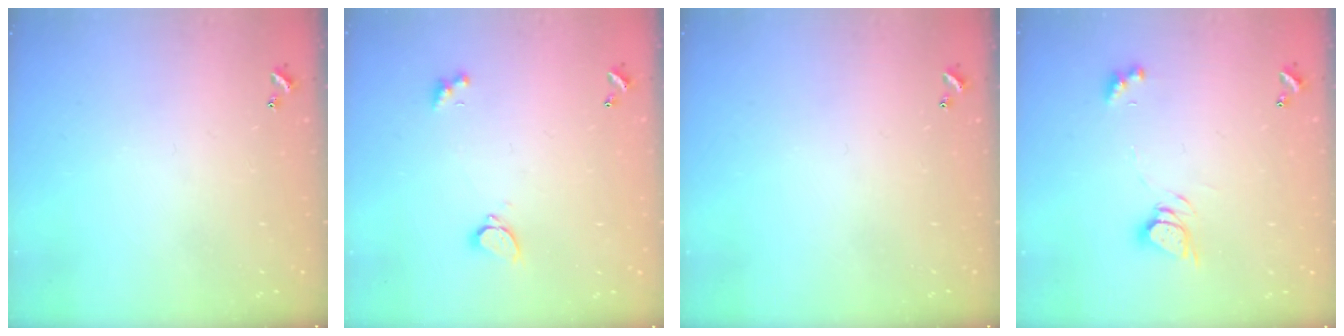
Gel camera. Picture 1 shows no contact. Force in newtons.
{"total": 2.1, "press": 1.8, "slide": 1.0}
{"total": 0.0}
{"total": 5.0, "press": 5.0, "slide": 0.3}